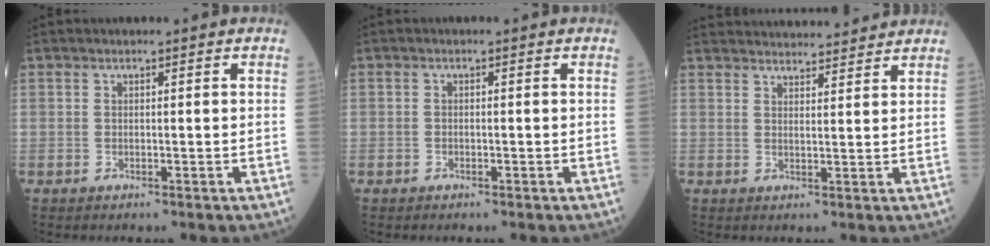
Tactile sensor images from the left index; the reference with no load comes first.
{"total": 0.0}
{"total": 14.6, "force": [14.0, 1.9, 3.4], "torque": [-0.047, 0.034, 0.196]}